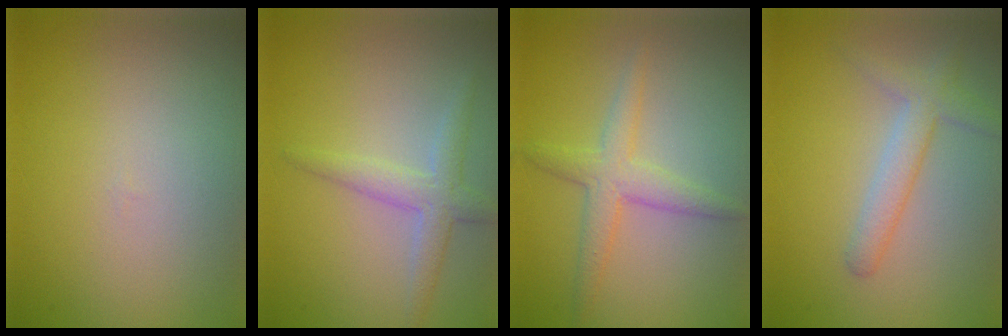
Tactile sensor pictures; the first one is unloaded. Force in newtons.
{"total": 2.6, "press": 2.5, "slide": 0.1}
{"total": 2.9, "press": 2.9, "slide": 0.2}
{"total": 2.8, "press": 2.8, "slide": 0.1}